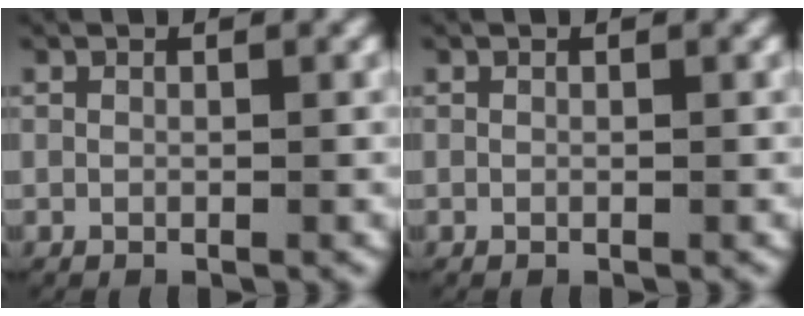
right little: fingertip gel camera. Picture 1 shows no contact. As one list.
[{"total": 0.0}]